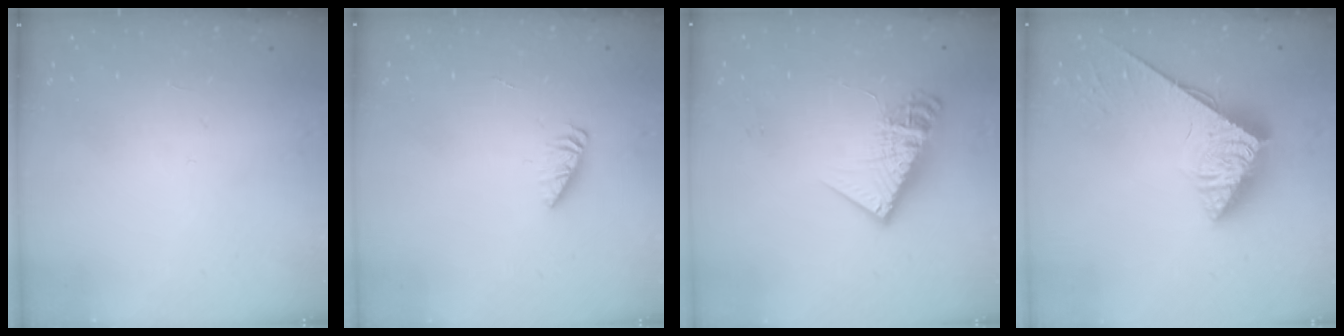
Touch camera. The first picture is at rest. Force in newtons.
{"total": 1.8, "press": 1.7, "slide": 0.2}
{"total": 15.2, "press": 15.2, "slide": 1.0}
{"total": 6.0, "press": 5.9, "slide": 0.6}